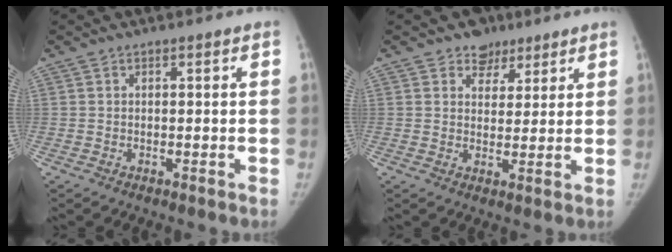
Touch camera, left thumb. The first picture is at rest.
{"total": 5.2, "force": [3.5, 3.8, 0.7], "torque": [0.017, -0.017, 0.051]}